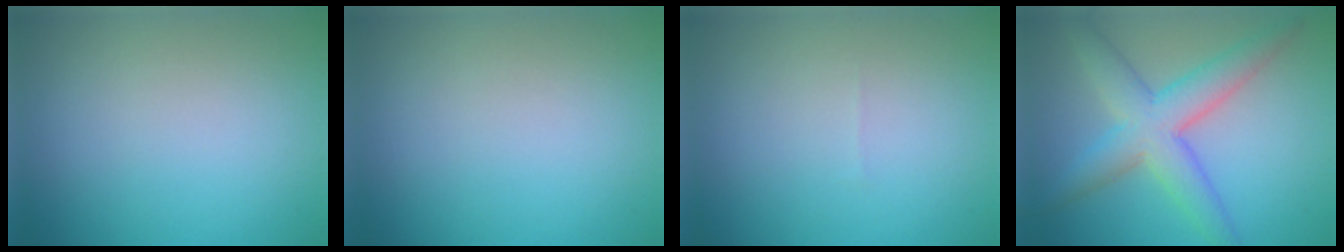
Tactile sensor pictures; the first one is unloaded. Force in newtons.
{"total": 0.0}
{"total": 0.0}
{"total": 6.1, "press": 6.1, "slide": 0.2}